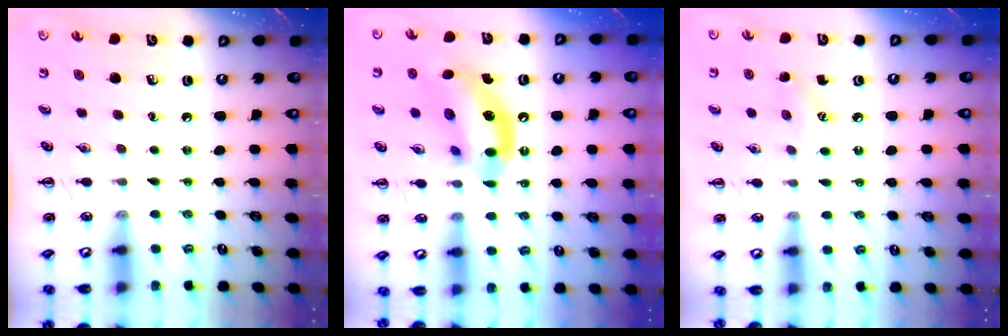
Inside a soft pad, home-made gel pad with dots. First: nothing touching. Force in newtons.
{"total": 14.6, "press": 14.1, "slide": 3.9}
{"total": 5.6, "press": 5.5, "slide": 1.4}